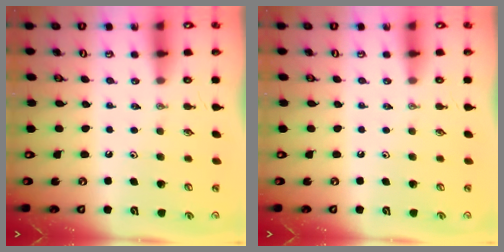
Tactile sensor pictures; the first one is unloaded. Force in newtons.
{"total": 0.0}